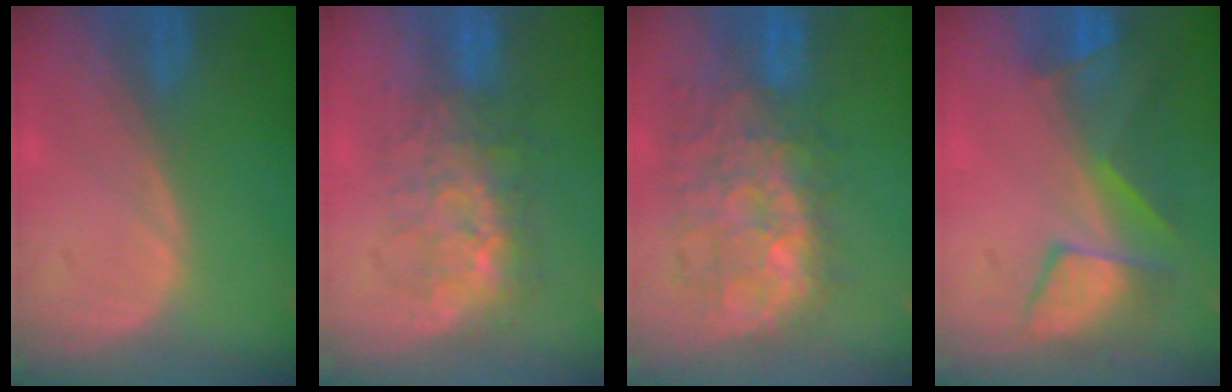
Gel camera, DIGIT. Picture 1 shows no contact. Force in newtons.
{"total": 7.9, "press": 7.7, "slide": 1.6}
{"total": 11.0, "press": 10.3, "slide": 3.9}
{"total": 7.8, "press": 7.6, "slide": 1.6}